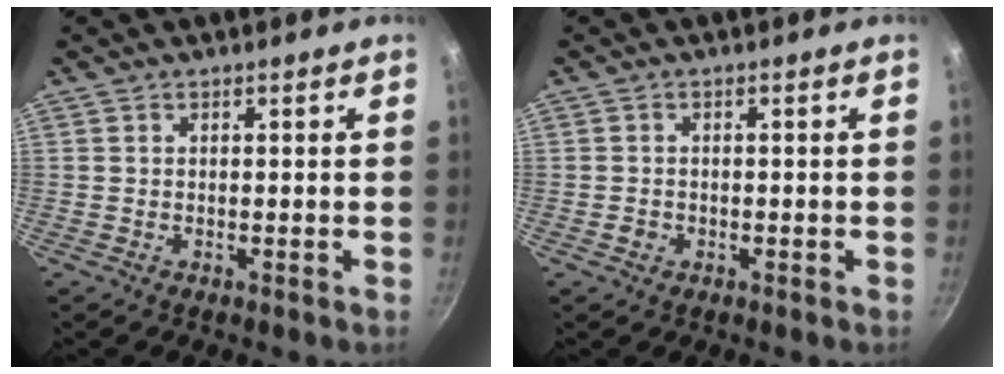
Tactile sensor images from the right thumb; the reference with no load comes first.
{"total": 1.5, "force": [-0.6, 1.2, 0.6], "torque": [-0.008, 0.006, -0.007]}